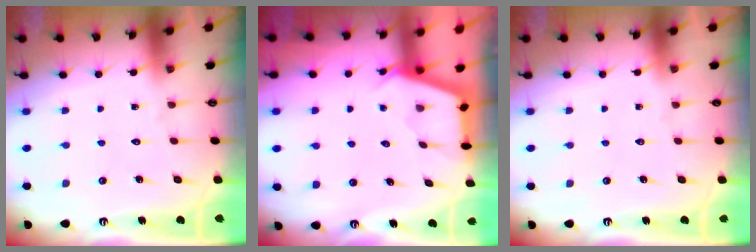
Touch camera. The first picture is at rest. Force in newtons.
{"total": 2.8, "press": 2.8, "slide": 0.3}
{"total": 0.0}